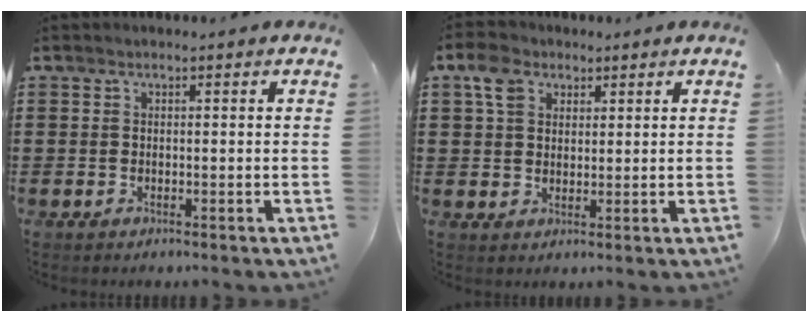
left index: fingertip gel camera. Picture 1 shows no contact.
{"total": 4.9, "force": [2.7, 3.6, 1.9], "torque": [-0.047, 0.012, 0.046]}